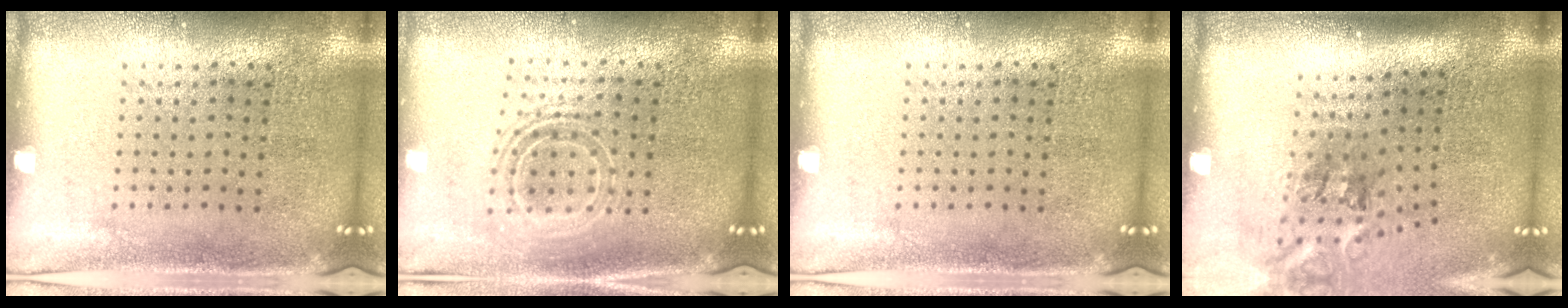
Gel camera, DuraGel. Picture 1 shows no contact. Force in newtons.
{"total": 1.8, "press": 1.3, "slide": 1.2}
{"total": 0.0}
{"total": 2.1, "press": 1.3, "slide": 1.7}